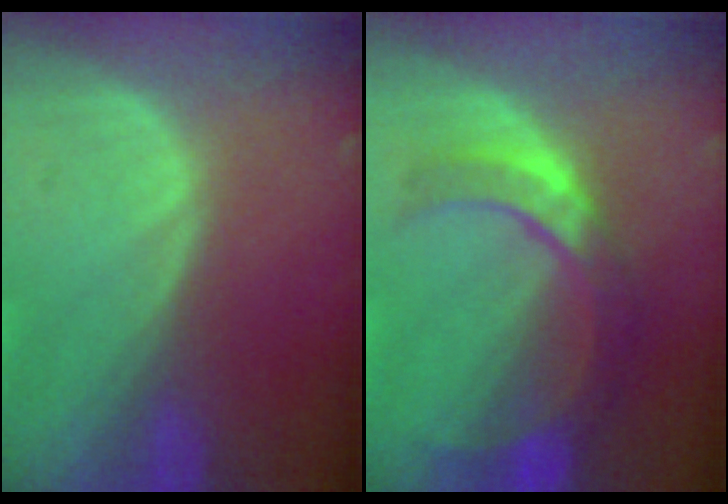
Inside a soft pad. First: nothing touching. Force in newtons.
{"total": 7.0, "press": 6.9, "slide": 1.1}